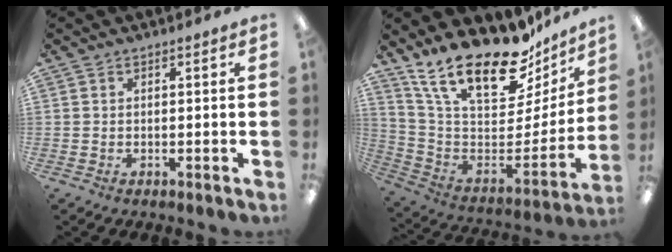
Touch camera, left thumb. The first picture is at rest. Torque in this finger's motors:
{"motor_torque": [0.90, 0.41, 0.97, -1.80, 0.12]}